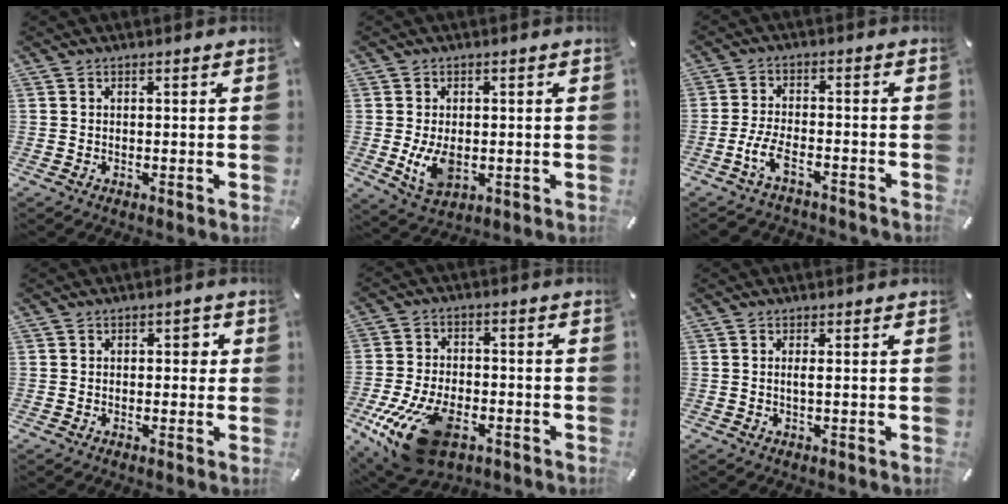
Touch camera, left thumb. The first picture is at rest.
{"total": 7.0, "force": [-0.6, 4.6, 5.2], "torque": [-0.123, -0.009, -0.014]}
{"total": 6.9, "force": [-4.0, 3.0, 4.7], "torque": [-0.107, 0.009, -0.076]}
{"total": 2.1, "force": [0.2, 1.4, 1.6], "torque": [-0.017, 0.004, -0.005]}
{"total": 18.0, "force": [-8.2, 9.9, 12.6], "torque": [-0.241, 0.031, -0.133]}
{"total": 1.4, "force": [0.1, 0.0, 1.4], "torque": [-0.029, -0.004, 0.001]}